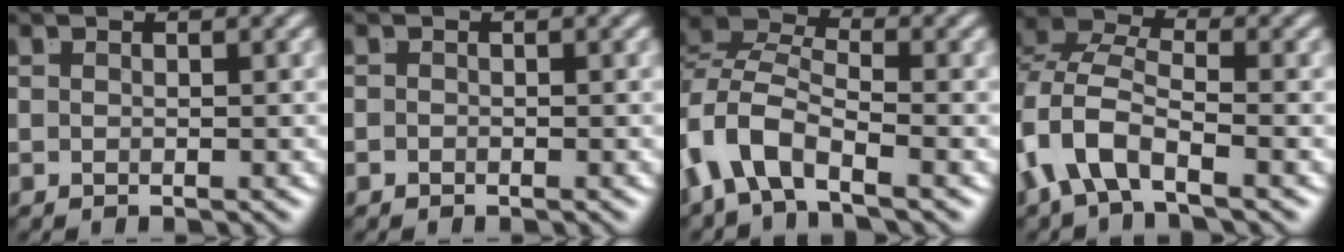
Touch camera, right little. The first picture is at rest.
{"total": 0.6, "force": [-0.5, -0.3, -0.2], "torque": [0.005, -0.008, -0.005]}
{"total": 6.6, "force": [-1.1, 4.8, 4.4], "torque": [-0.116, -0.019, -0.022]}
{"total": 6.1, "force": [-1.7, 4.0, 4.2], "torque": [-0.107, -0.022, -0.029]}